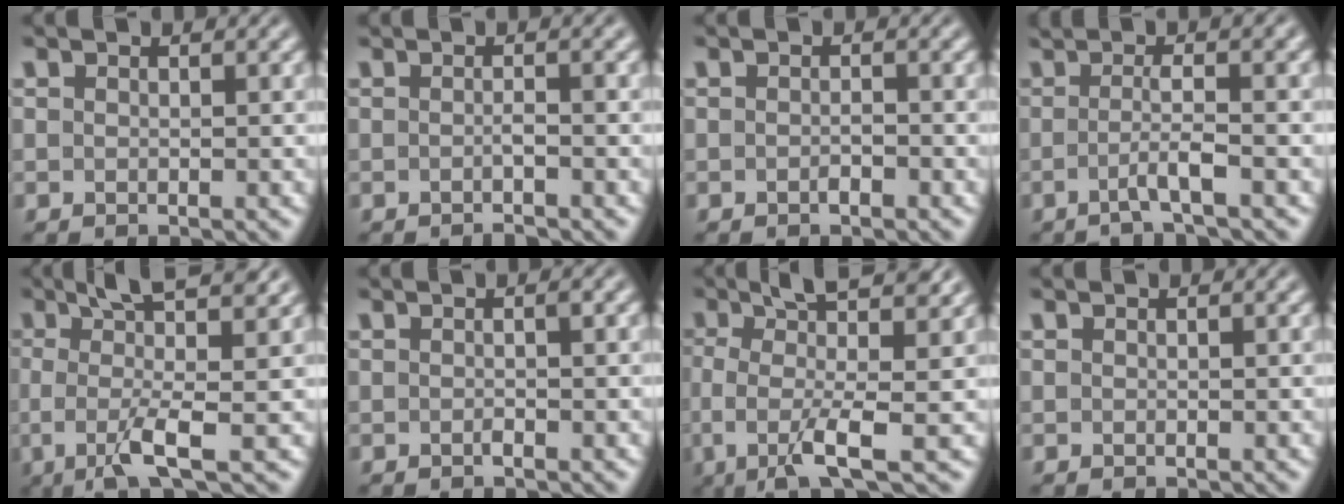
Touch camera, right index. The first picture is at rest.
{"total": 1.2, "force": [-0.8, -0.3, 0.8], "torque": [-0.010, 0.003, -0.016]}
{"total": 0.7, "force": [-0.7, 0.0, 0.4], "torque": [-0.004, 0.001, -0.012]}
{"total": 3.1, "force": [-1.2, -1.2, 2.6], "torque": [-0.036, 0.005, -0.020]}
{"total": 6.2, "force": [1.5, 1.3, 5.8], "torque": [-0.108, -0.010, 0.026]}
{"total": 0.7, "force": [-0.4, -0.1, 0.5], "torque": [-0.003, 0.005, -0.009]}
{"total": 6.5, "force": [1.0, 2.0, 6.1], "torque": [-0.115, -0.012, 0.019]}
{"total": 0.0}